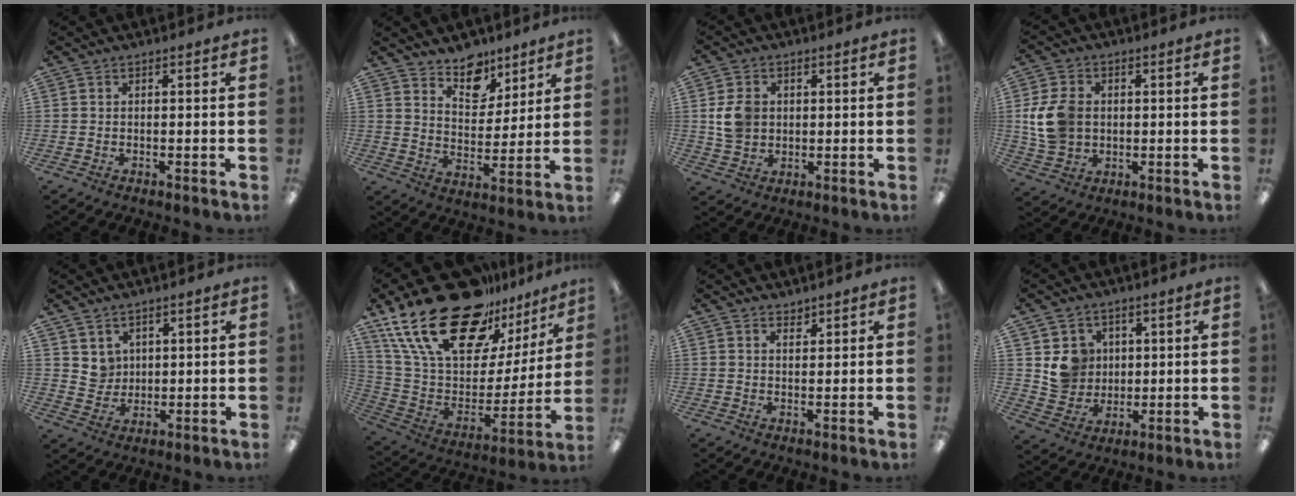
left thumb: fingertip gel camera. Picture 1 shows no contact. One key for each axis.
{"total": 9.8, "fx": 7.9, "fy": 5.3, "fz": 2.6, "tx": -0.037, "ty": -0.053, "tz": 0.144}
{"total": 6.8, "fx": 1.1, "fy": 5.7, "fz": 3.6, "tx": -0.066, "ty": 0.008, "tz": 0.021}
{"total": 10.2, "fx": 0.7, "fy": 8.0, "fz": 6.3, "tx": -0.146, "ty": 0.013, "tz": 0.016}
{"total": 4.9, "fx": 3.0, "fy": 3.8, "fz": 0.0, "tx": -0.003, "ty": -0.013, "tz": 0.054}
{"total": 28.8, "fx": 19.7, "fy": 13.5, "fz": 16.1, "tx": -0.293, "ty": -0.124, "tz": 0.358}
{"total": 1.8, "fx": 1.7, "fy": 0.6, "fz": 0.1, "tx": 0.006, "ty": -0.008, "tz": 0.031}
{"total": 8.3, "fx": 2.9, "fy": 7.6, "fz": 1.4, "tx": -0.027, "ty": -0.004, "tz": 0.061}